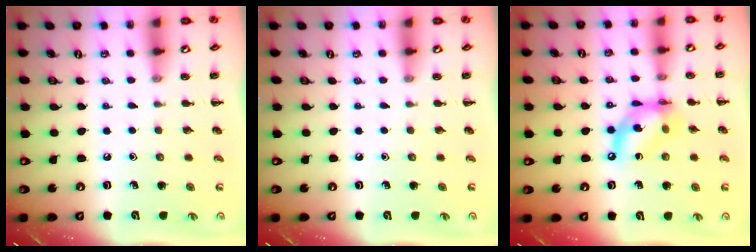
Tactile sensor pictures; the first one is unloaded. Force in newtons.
{"total": 0.0}
{"total": 12.5, "press": 12.0, "slide": 3.3}